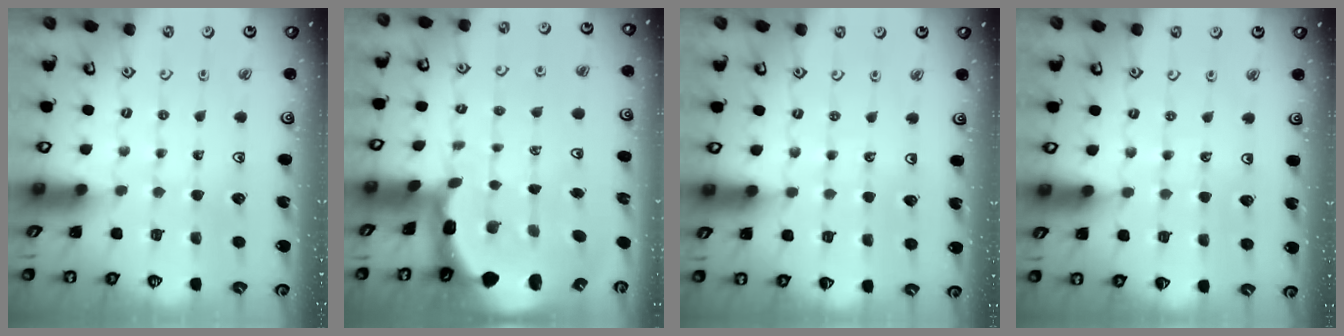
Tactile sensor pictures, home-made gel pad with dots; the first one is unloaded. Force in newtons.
{"total": 3.8, "press": 3.6, "slide": 1.0}
{"total": 3.2, "press": 3.2, "slide": 0.4}
{"total": 3.9, "press": 3.9, "slide": 0.3}